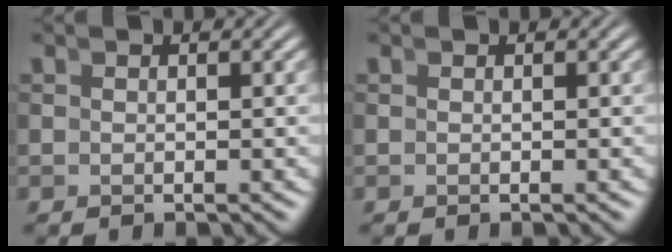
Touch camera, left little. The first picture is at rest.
{"total": 0.0}